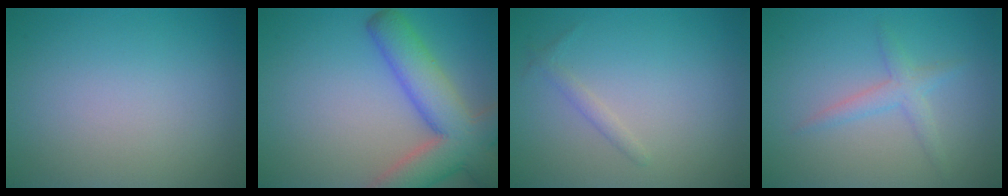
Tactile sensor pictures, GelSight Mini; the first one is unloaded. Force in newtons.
{"total": 8.2, "press": 8.2, "slide": 0.5}
{"total": 0.9, "press": 0.9, "slide": 0.1}
{"total": 2.0, "press": 2.0, "slide": 0.1}